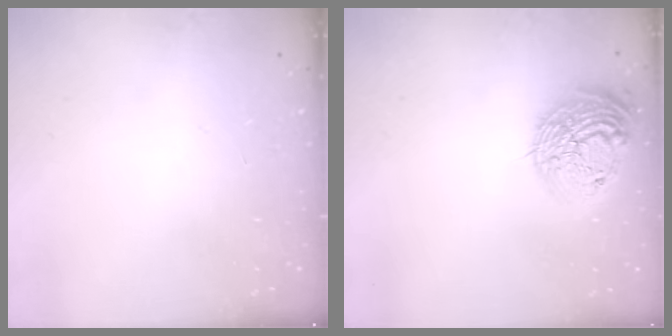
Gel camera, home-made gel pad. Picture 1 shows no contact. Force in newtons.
{"total": 17.9, "press": 17.8, "slide": 1.5}